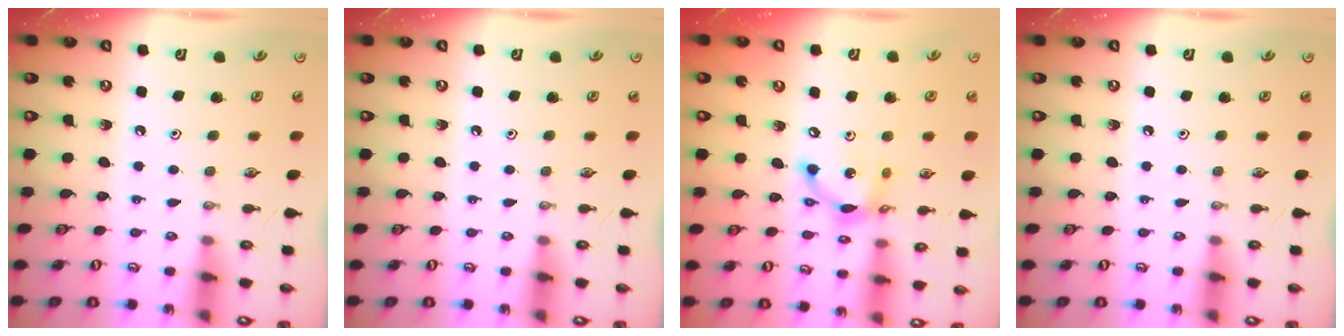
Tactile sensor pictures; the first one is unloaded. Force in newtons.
{"total": 0.0}
{"total": 11.9, "press": 11.9, "slide": 0.7}
{"total": 0.0}